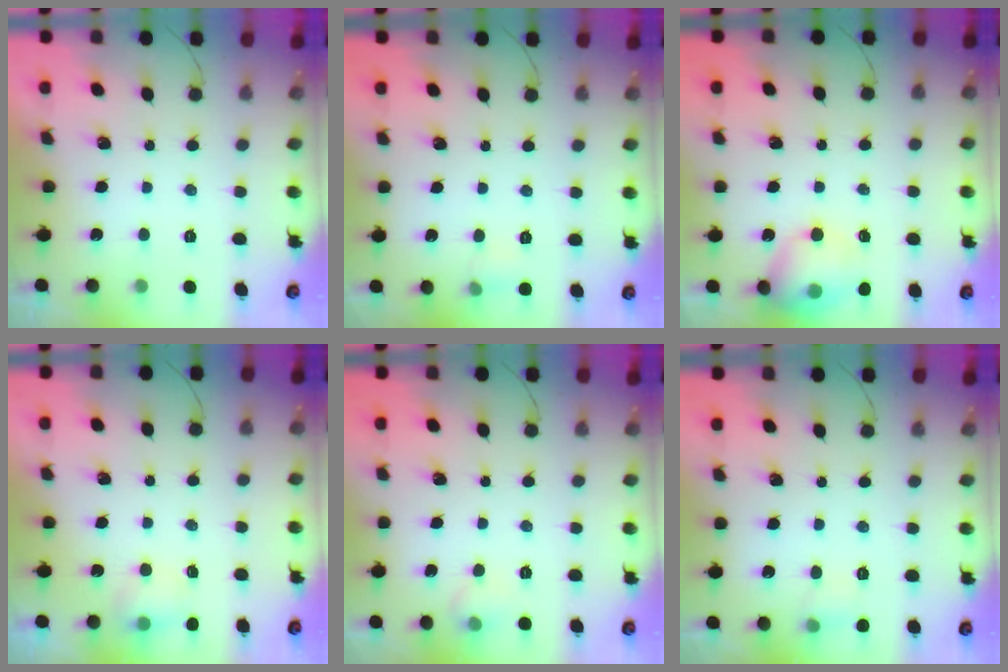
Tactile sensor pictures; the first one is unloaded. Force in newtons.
{"total": 4.5, "press": 4.3, "slide": 1.5}
{"total": 13.7, "press": 13.5, "slide": 2.2}
{"total": 7.8, "press": 4.2, "slide": 6.5}
{"total": 7.9, "press": 4.8, "slide": 6.3}
{"total": 5.3, "press": 5.1, "slide": 1.4}